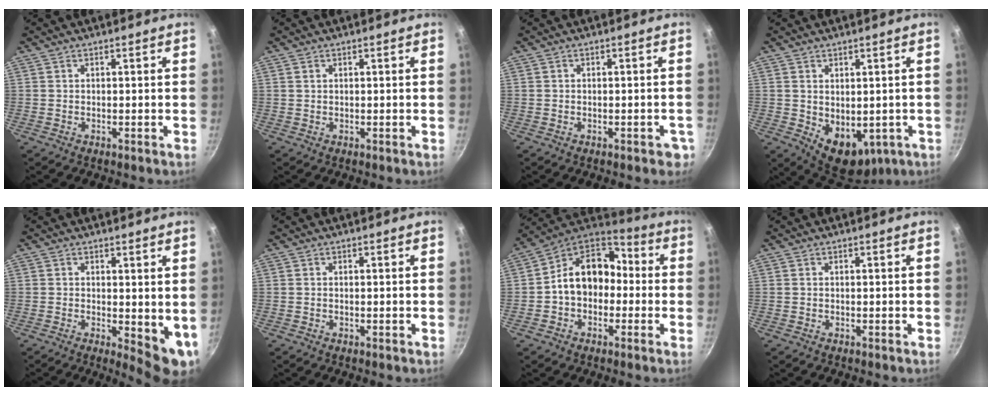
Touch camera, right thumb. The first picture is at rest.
{"total": 0.7, "force": [0.4, 0.5, 0.4], "torque": [-0.007, 0.001, 0.007]}
{"total": 2.8, "force": [-1.1, 1.7, 1.9], "torque": [-0.004, 0.017, -0.006]}
{"total": 10.2, "force": [-1.3, 7.0, 7.3], "torque": [-0.078, -0.015, 0.005]}
{"total": 7.3, "force": [0.3, 3.2, 6.6], "torque": [-0.071, -0.016, 0.007]}
{"total": 0.0}
{"total": 14.5, "force": [-1.0, 11.1, 9.3], "torque": [-0.106, 0.053, -0.038]}
{"total": 0.0}